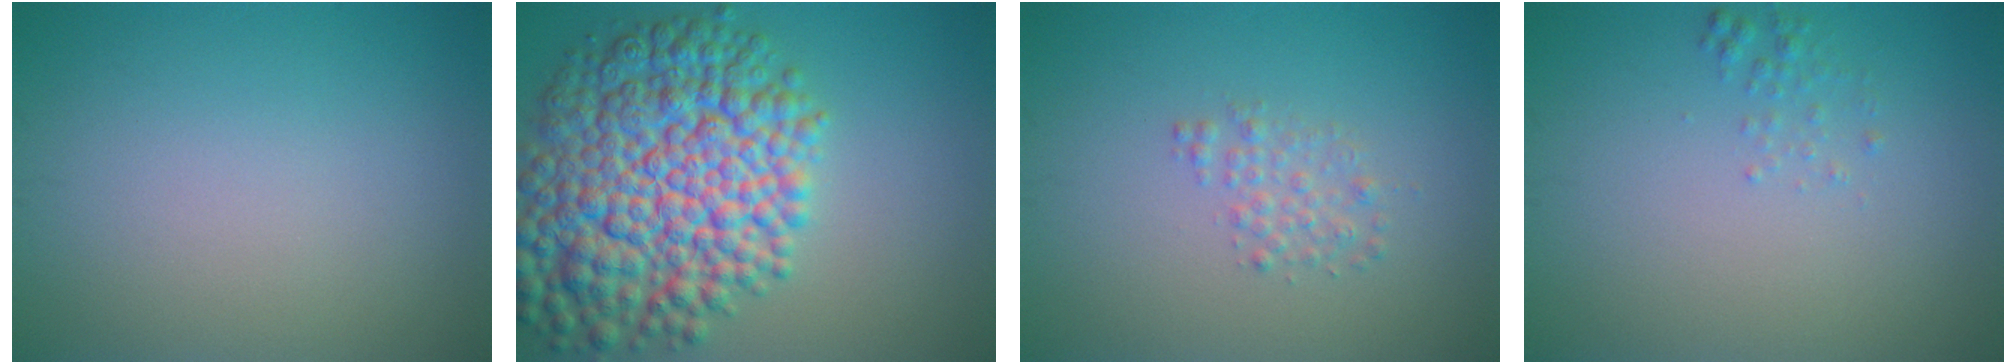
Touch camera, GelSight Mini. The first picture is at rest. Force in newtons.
{"total": 12.6, "press": 12.6, "slide": 0.3}
{"total": 1.6, "press": 1.6, "slide": 0.0}
{"total": 1.0, "press": 1.0, "slide": 0.0}